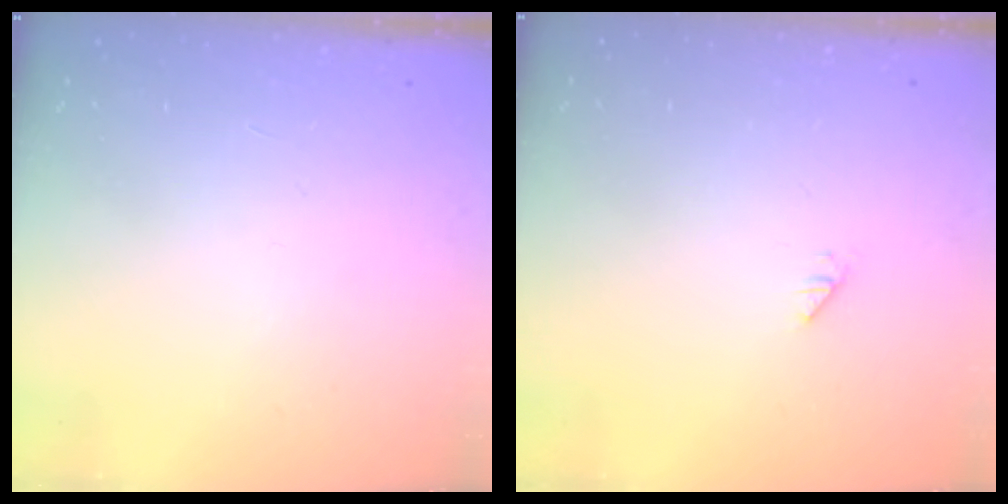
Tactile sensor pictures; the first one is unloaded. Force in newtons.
{"total": 0.0}